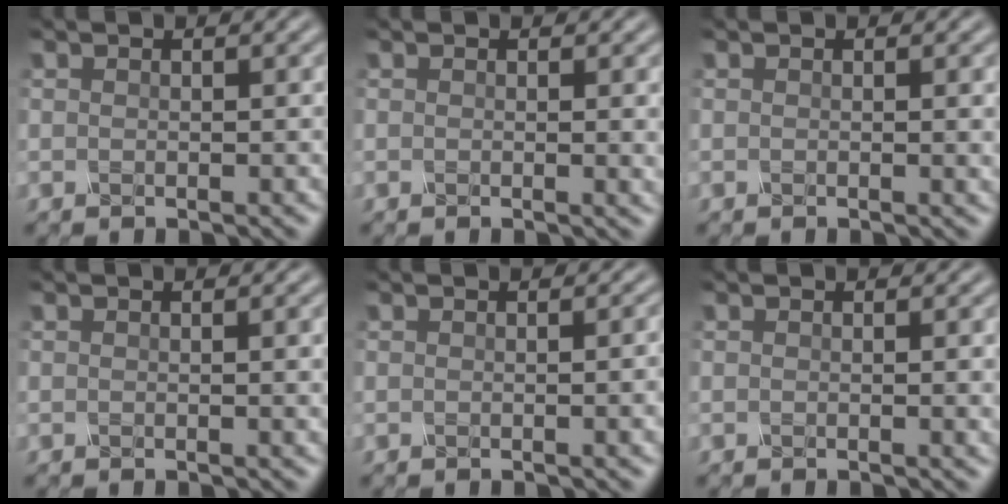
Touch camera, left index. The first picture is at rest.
{"total": 1.7, "force": [0.2, 0.6, 1.5], "torque": [-0.013, 0.001, -0.002]}
{"total": 1.5, "force": [0.1, 0.5, 1.4], "torque": [-0.011, 0.001, -0.003]}
{"total": 2.1, "force": [0.2, 0.7, 1.9], "torque": [-0.016, 0.002, 0.000]}
{"total": 3.0, "force": [-0.2, 1.1, 2.8], "torque": [-0.017, 0.011, -0.004]}
{"total": 1.8, "force": [0.0, 0.6, 1.7], "torque": [-0.014, 0.001, -0.004]}